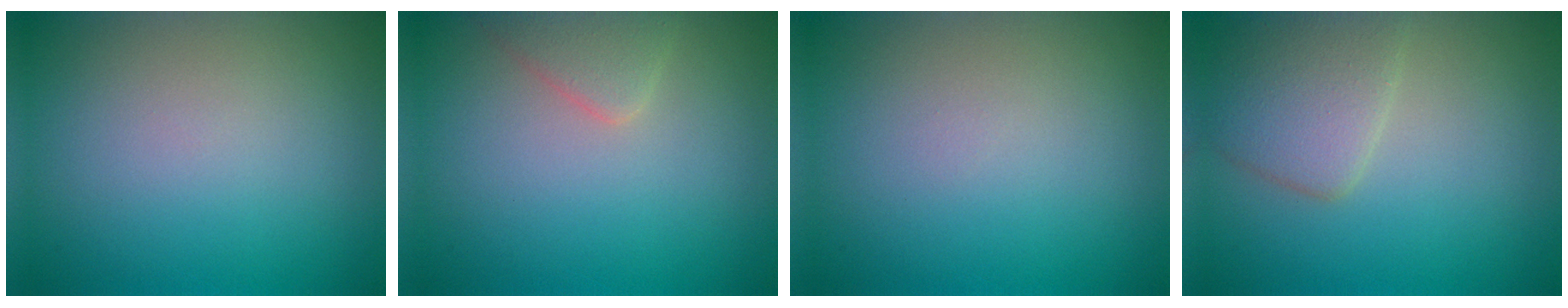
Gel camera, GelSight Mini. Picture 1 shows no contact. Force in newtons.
{"total": 2.1, "press": 2.1, "slide": 0.2}
{"total": 0.0}
{"total": 3.7, "press": 3.7, "slide": 0.2}